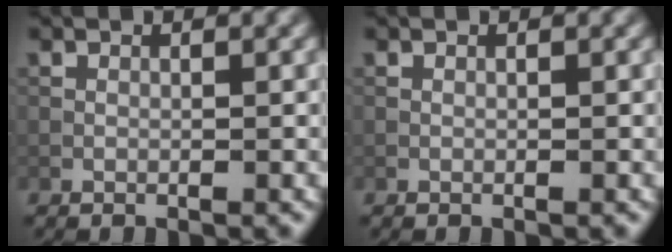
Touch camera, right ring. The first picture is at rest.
{"total": 0.0}